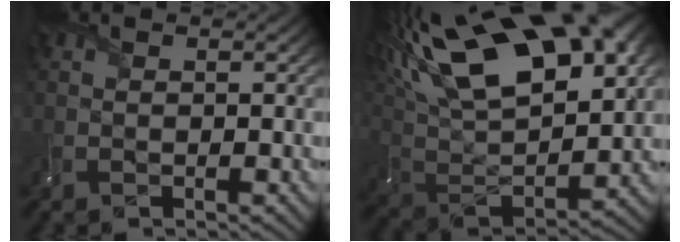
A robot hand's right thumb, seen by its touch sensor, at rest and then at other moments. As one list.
[{"total": 22.1, "force": [11.5, 10.6, 15.7], "torque": [-0.313, 0.053, 0.195]}]